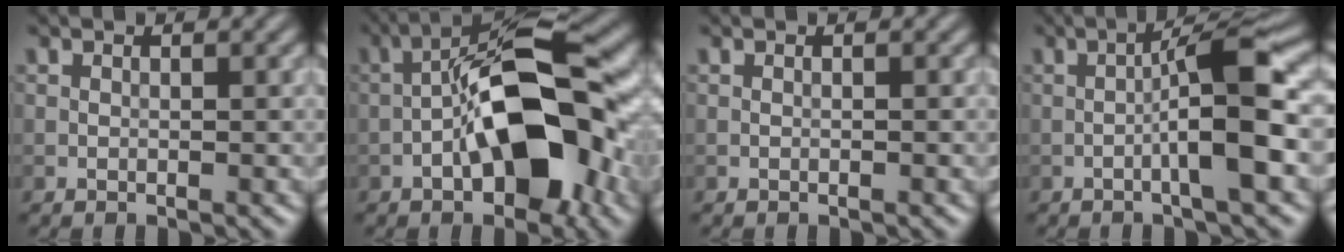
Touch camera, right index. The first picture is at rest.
{"total": 12.0, "force": [-3.1, 5.1, 10.5], "torque": [-0.159, 0.021, -0.060]}
{"total": 0.0}
{"total": 6.2, "force": [-1.2, 0.6, 6.0], "torque": [-0.098, 0.020, -0.026]}